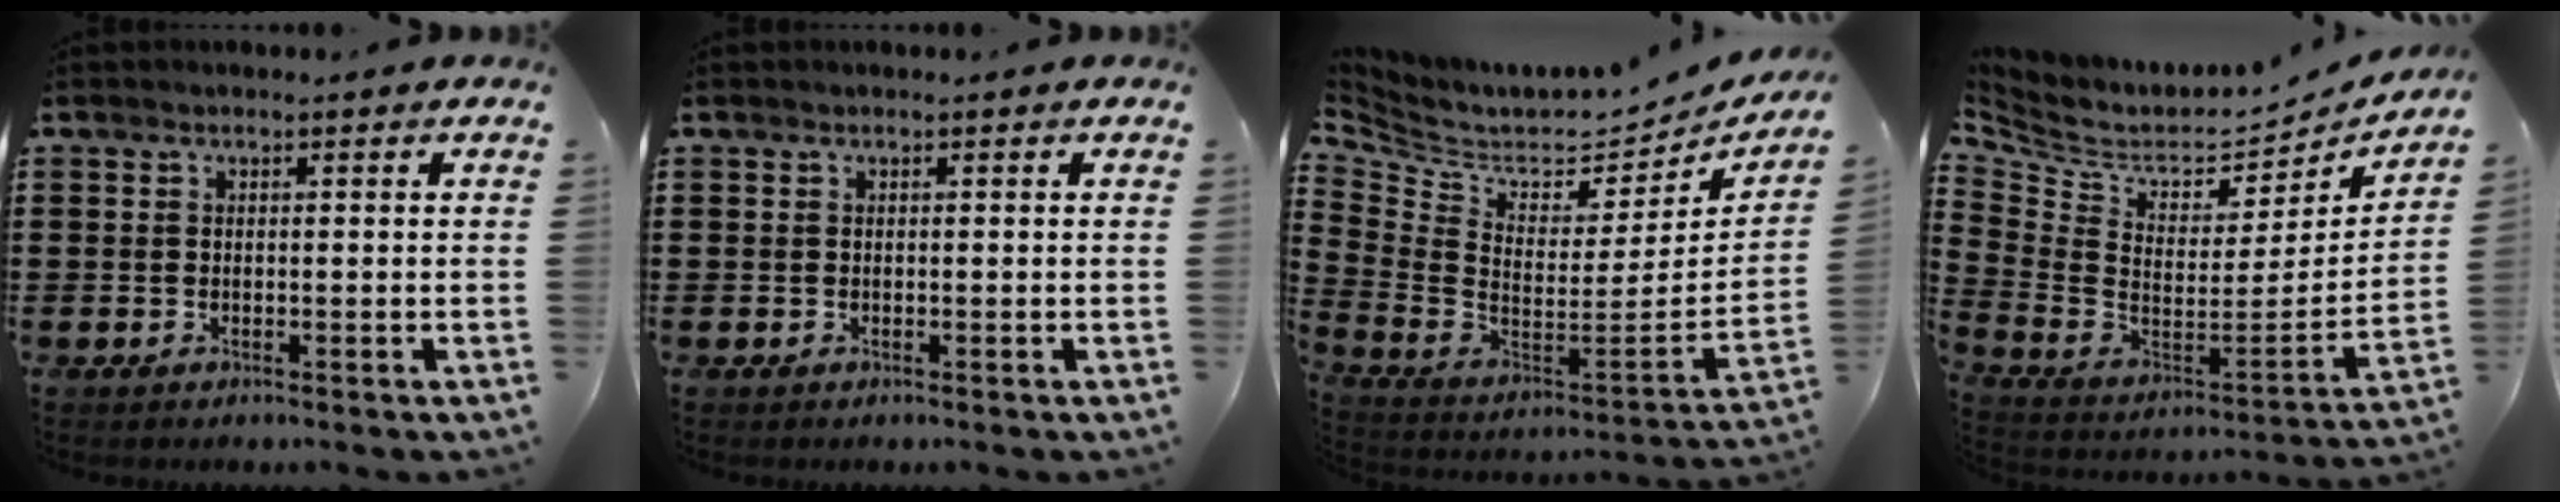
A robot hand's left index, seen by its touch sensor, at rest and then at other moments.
{"total": 0.0}
{"total": 5.2, "force": [4.7, 1.7, 1.5], "torque": [-0.065, -0.059, 0.078]}
{"total": 4.4, "force": [3.6, 2.1, 1.5], "torque": [-0.059, -0.051, 0.058]}